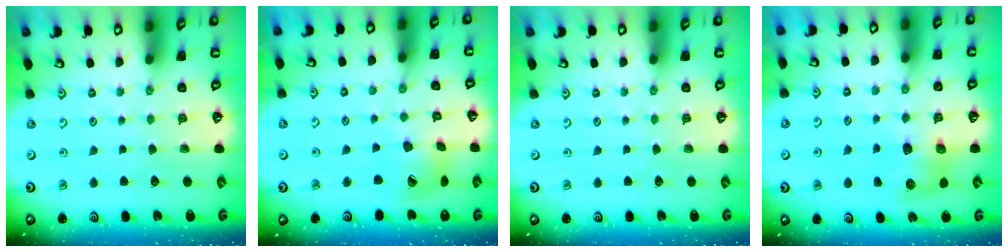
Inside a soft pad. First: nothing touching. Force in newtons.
{"total": 14.2, "press": 14.1, "slide": 2.0}
{"total": 0.0}
{"total": 8.1, "press": 8.0, "slide": 1.1}